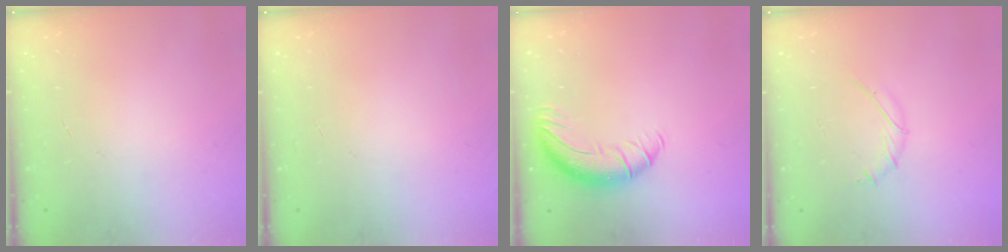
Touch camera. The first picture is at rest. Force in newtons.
{"total": 0.0}
{"total": 10.1, "press": 9.8, "slide": 2.2}
{"total": 3.9, "press": 3.8, "slide": 1.0}